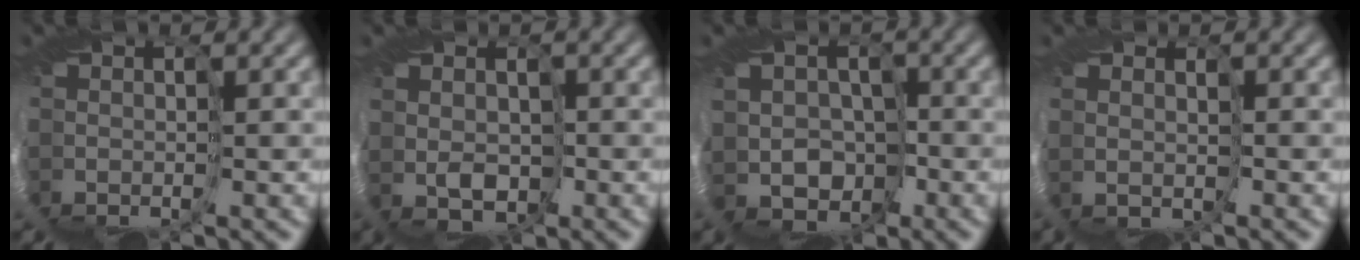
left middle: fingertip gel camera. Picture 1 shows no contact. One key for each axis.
{"total": 1.9, "fx": 1.7, "fy": 0.8, "fz": 0.1, "tx": -0.011, "ty": 0.000, "tz": 0.024}
{"total": 3.6, "fx": -0.4, "fy": 3.5, "fz": 0.6, "tx": 0.006, "ty": 0.009, "tz": -0.038}
{"total": 1.9, "fx": 1.8, "fy": 0.3, "fz": -0.4, "tx": 0.006, "ty": -0.003, "tz": 0.034}